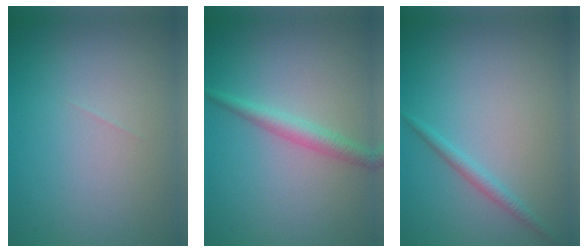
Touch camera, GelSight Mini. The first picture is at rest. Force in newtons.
{"total": 2.2, "press": 2.2, "slide": 0.1}
{"total": 1.3, "press": 1.3, "slide": 0.0}